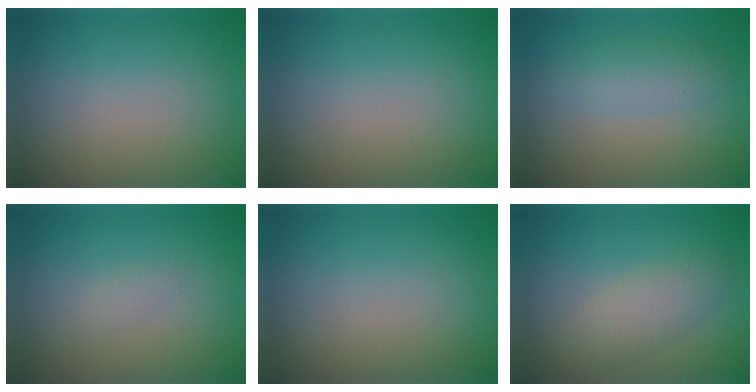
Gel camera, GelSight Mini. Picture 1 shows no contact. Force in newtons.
{"total": 0.0}
{"total": 2.4, "press": 2.4, "slide": 0.0}
{"total": 0.7, "press": 0.6, "slide": 0.1}
{"total": 0.0}
{"total": 2.8, "press": 2.8, "slide": 0.1}